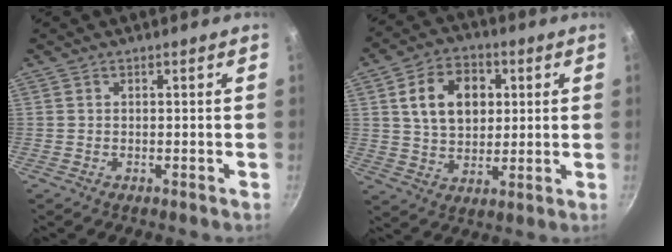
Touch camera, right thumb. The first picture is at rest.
{"total": 12.6, "force": [3.0, 9.0, 8.3], "torque": [-0.109, 0.002, 0.048]}